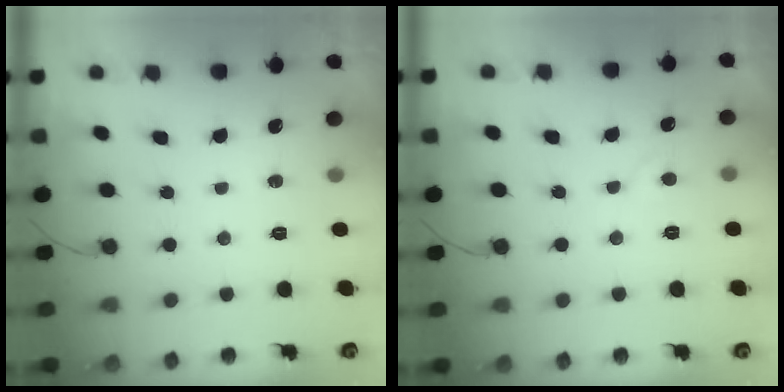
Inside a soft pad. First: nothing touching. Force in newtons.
{"total": 4.5, "press": 4.5, "slide": 0.4}